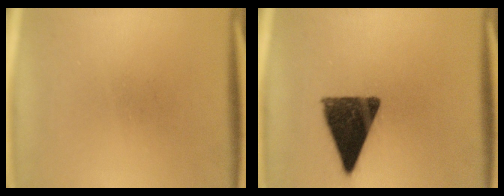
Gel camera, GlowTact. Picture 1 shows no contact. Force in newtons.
{"total": 12.8}